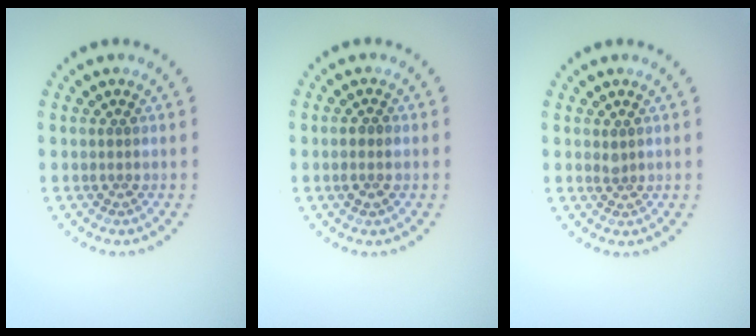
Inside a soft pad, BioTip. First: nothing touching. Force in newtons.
{"total": 1.4, "press": 1.3, "slide": 0.4}
{"total": 0.6, "press": 0.5, "slide": 0.3}